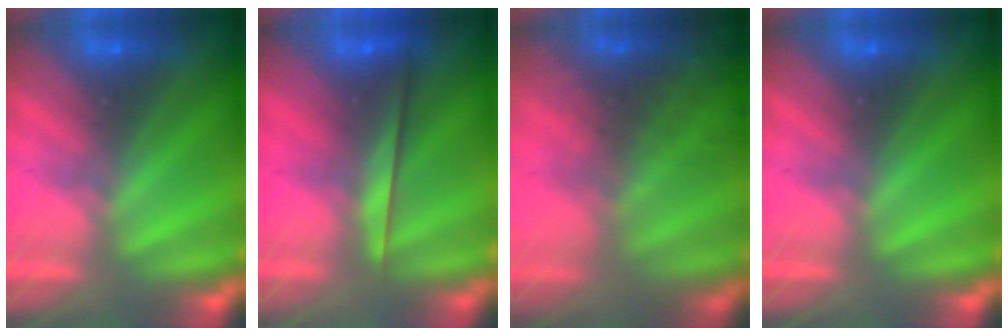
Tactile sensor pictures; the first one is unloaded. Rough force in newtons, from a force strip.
{"total": 2.4}
{"total": 10.2}
{"total": 0.0}